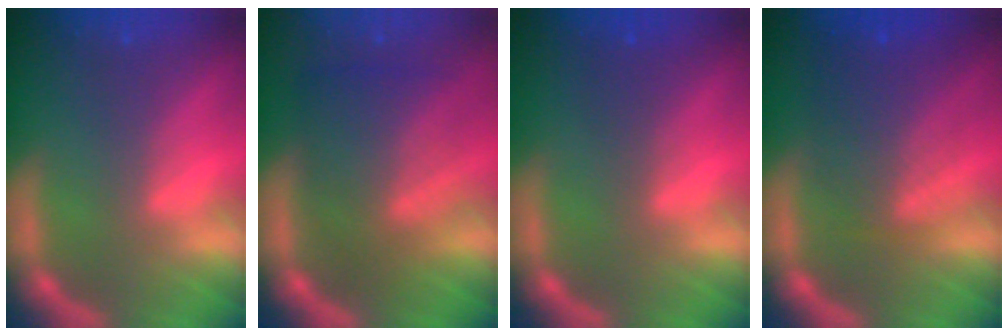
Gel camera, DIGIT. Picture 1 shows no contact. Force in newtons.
{"total": 7.6}
{"total": 1.5}
{"total": 6.1}